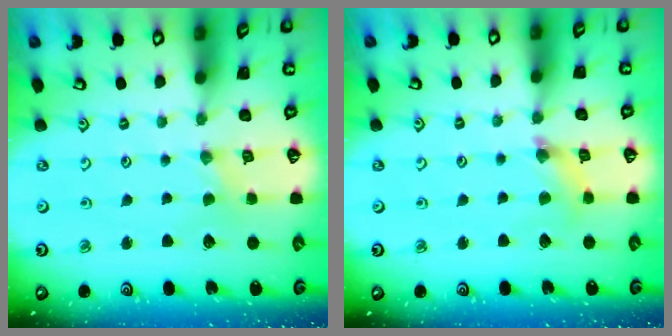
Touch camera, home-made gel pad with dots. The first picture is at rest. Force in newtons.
{"total": 3.8, "press": 3.8, "slide": 0.2}